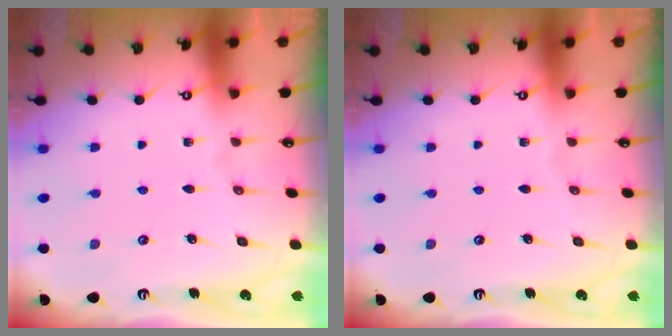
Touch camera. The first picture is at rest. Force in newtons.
{"total": 0.0}